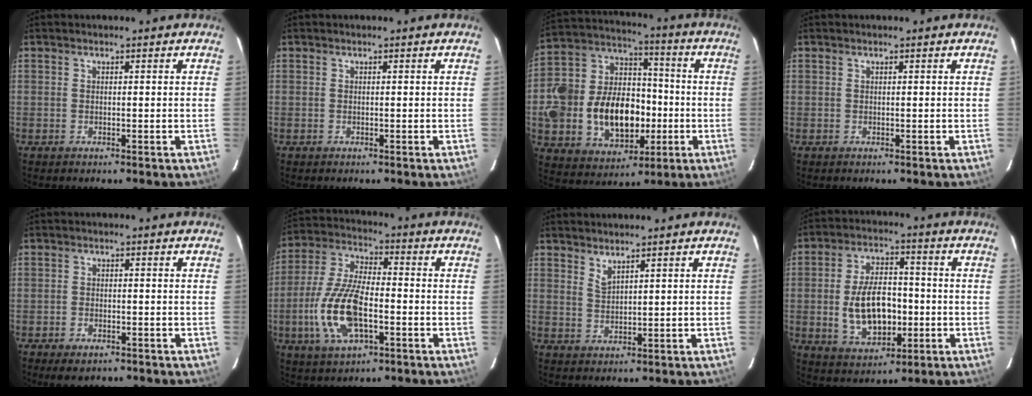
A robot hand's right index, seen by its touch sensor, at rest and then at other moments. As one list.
[{"total": 0.0}, {"total": 21.0, "force": [-3.8, 15.2, 14.0], "torque": [-0.316, 0.033, -0.045]}, {"total": 0.0}, {"total": 3.5, "force": [-2.2, 1.8, 2.1], "torque": [-0.051, -0.010, -0.032]}, {"total": 14.8, "force": [-4.2, 6.2, 12.8], "torque": [-0.279, -0.003, -0.080]}, {"total": 2.2, "force": [1.9, 0.2, 0.9], "torque": [-0.017, 0.000, 0.034]}, {"total": 12.7, "force": [-2.0, 7.3, 10.2], "torque": [-0.203, 0.009, -0.019]}]